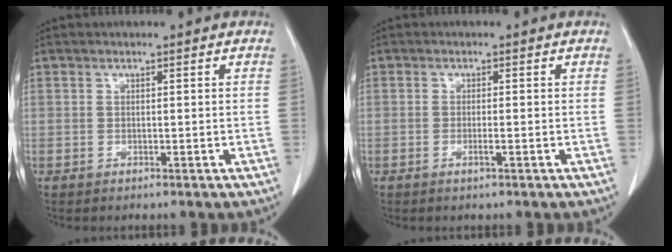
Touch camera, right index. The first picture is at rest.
{"total": 1.1, "force": [-0.5, 0.0, 1.0], "torque": [-0.021, 0.000, -0.008]}